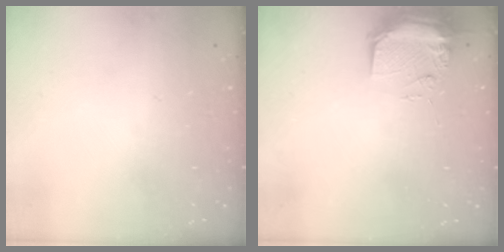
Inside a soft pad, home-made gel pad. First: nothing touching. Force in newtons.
{"total": 11.0, "press": 9.6, "slide": 5.4}